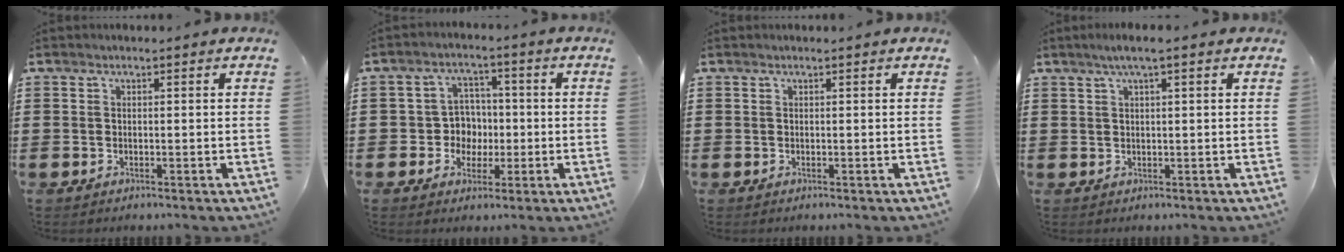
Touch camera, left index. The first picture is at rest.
{"total": 5.3, "force": [-0.5, 5.0, 1.6], "torque": [-0.042, 0.011, -0.012]}
{"total": 0.0}
{"total": 2.4, "force": [1.2, 0.0, 2.1], "torque": [-0.040, 0.001, 0.021]}